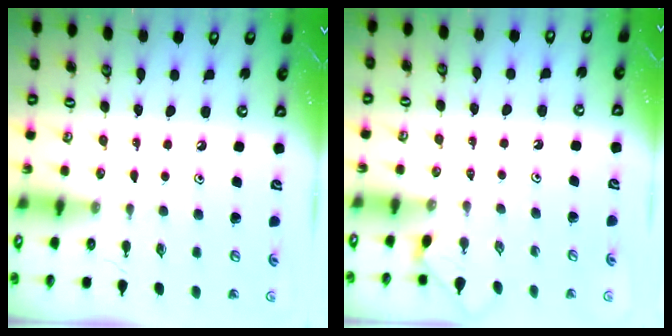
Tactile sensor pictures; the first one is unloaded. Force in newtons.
{"total": 1.8, "press": 1.7, "slide": 0.4}